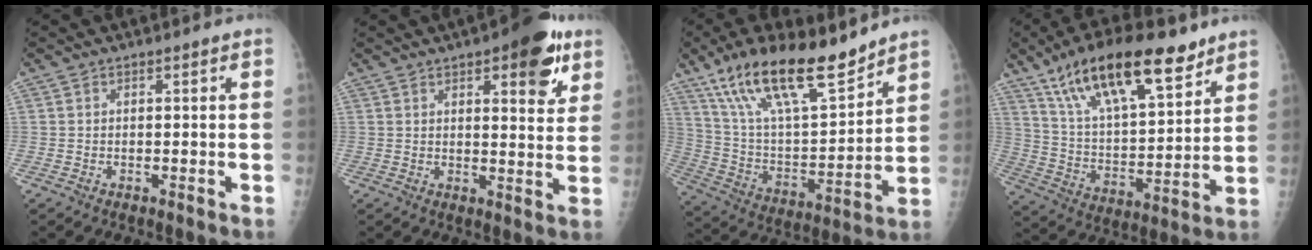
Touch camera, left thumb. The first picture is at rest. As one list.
[{"total": 11.3, "force": [5.9, 4.2, 8.7], "torque": [-0.081, -0.022, 0.071]}, {"total": 21.7, "force": [15.7, 6.5, 13.6], "torque": [-0.214, -0.065, 0.285]}, {"total": 22.8, "force": [14.5, 8.3, 15.5], "torque": [-0.238, -0.043, 0.255]}]